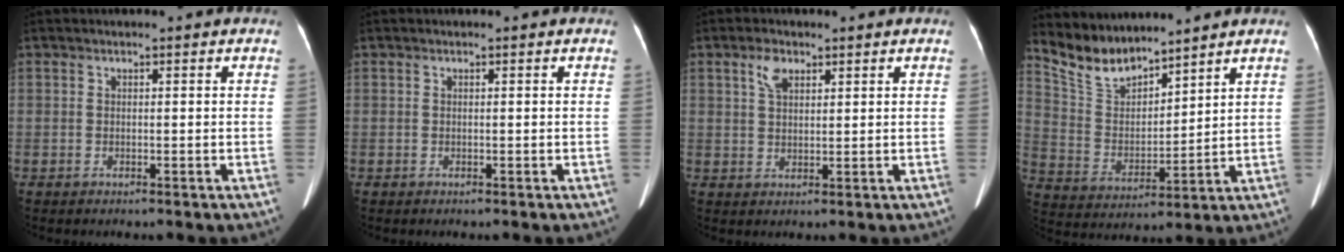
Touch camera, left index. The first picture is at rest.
{"total": 0.0}
{"total": 3.2, "force": [1.8, 1.6, 2.1], "torque": [-0.045, 0.009, 0.039]}
{"total": 9.1, "force": [8.6, 2.4, 1.7], "torque": [-0.048, 0.008, 0.182]}